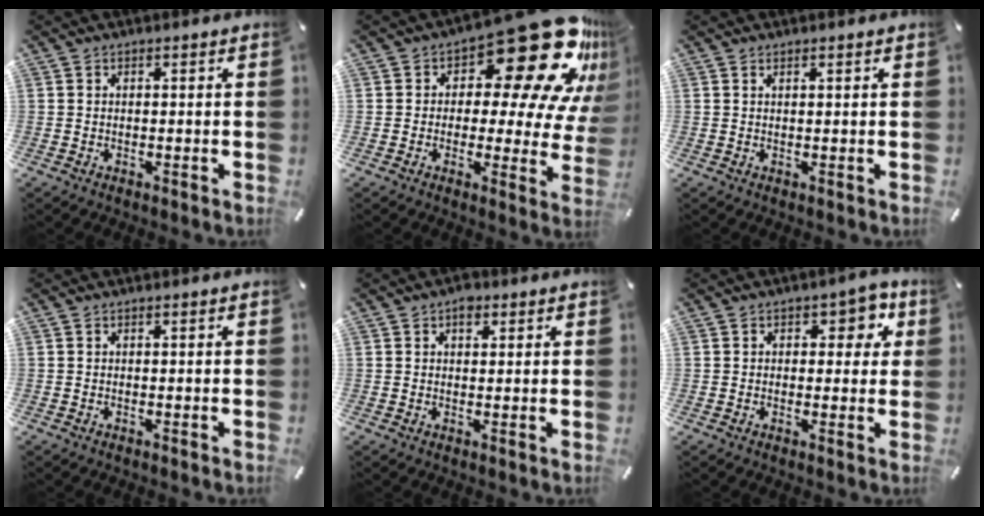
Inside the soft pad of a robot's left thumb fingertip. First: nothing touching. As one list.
[{"total": 25.2, "force": [12.5, 10.9, 19.0], "torque": [-0.250, -0.089, 0.207]}, {"total": 0.8, "force": [0.6, 0.0, 0.5], "torque": [-0.009, -0.002, 0.011]}, {"total": 0.0}, {"total": 2.6, "force": [1.3, 1.8, 1.5], "torque": [-0.008, -0.004, 0.017]}, {"total": 6.1, "force": [2.2, 3.9, 4.1], "torque": [-0.032, -0.005, 0.026]}]